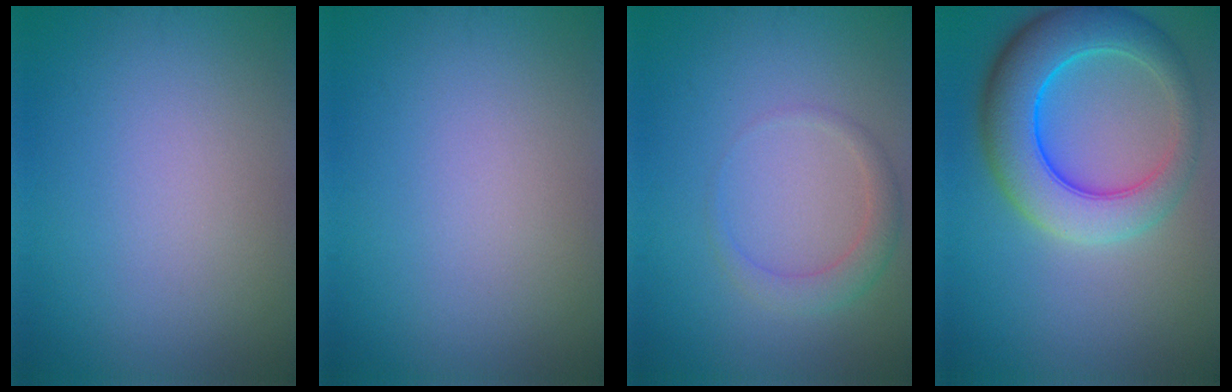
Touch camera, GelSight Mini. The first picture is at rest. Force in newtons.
{"total": 0.0}
{"total": 2.1, "press": 2.1, "slide": 0.1}
{"total": 8.4, "press": 8.4, "slide": 0.2}